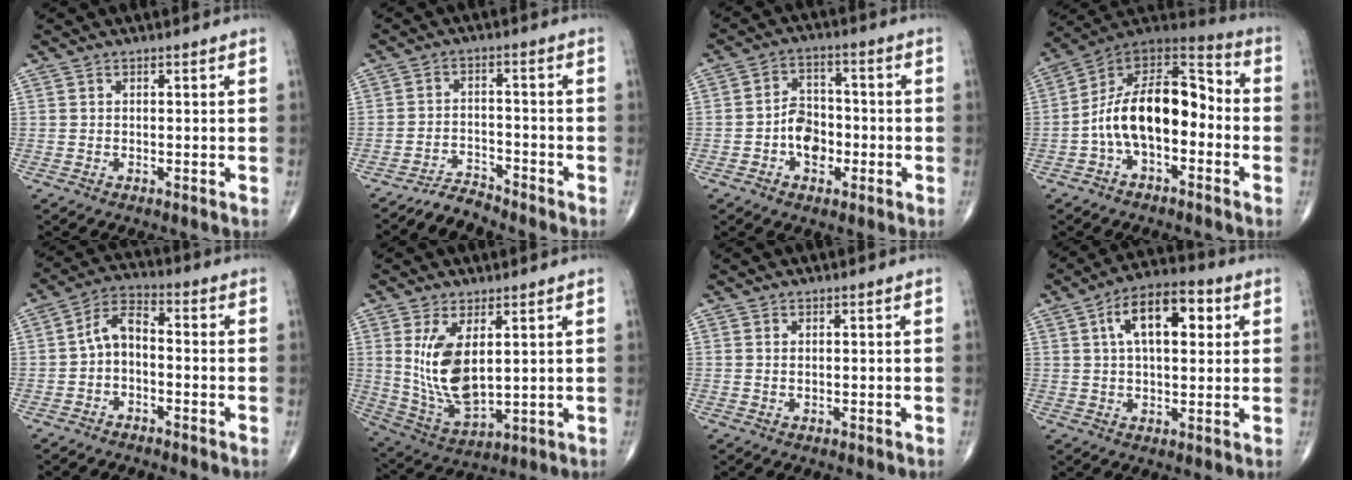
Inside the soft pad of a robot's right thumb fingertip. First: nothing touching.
{"total": 4.0, "force": [-3.9, 0.5, -0.1], "torque": [0.002, 0.026, -0.072]}
{"total": 7.3, "force": [-2.1, 5.2, 4.7], "torque": [-0.050, 0.023, -0.042]}
{"total": 17.4, "force": [-2.8, 9.4, 14.4], "torque": [-0.219, 0.060, -0.059]}
{"total": 6.0, "force": [-1.1, 3.6, 4.7], "torque": [-0.080, 0.030, -0.034]}
{"total": 12.1, "force": [2.8, 5.7, 10.3], "torque": [-0.195, -0.024, 0.073]}
{"total": 0.5, "force": [0.2, 0.2, 0.4], "torque": [-0.010, 0.000, 0.005]}
{"total": 13.0, "force": [3.9, 6.3, 10.6], "torque": [-0.156, 0.014, 0.057]}